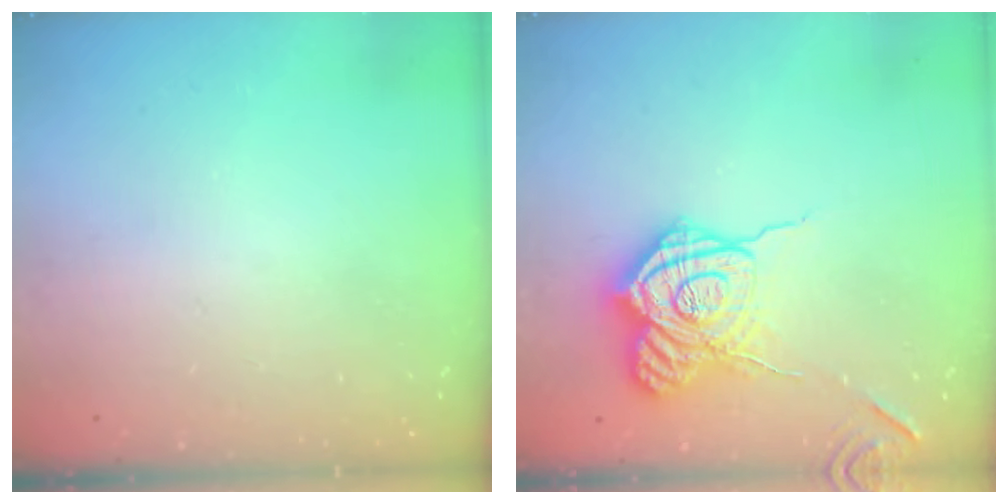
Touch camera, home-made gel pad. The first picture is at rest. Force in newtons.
{"total": 18.0, "press": 17.9, "slide": 1.4}